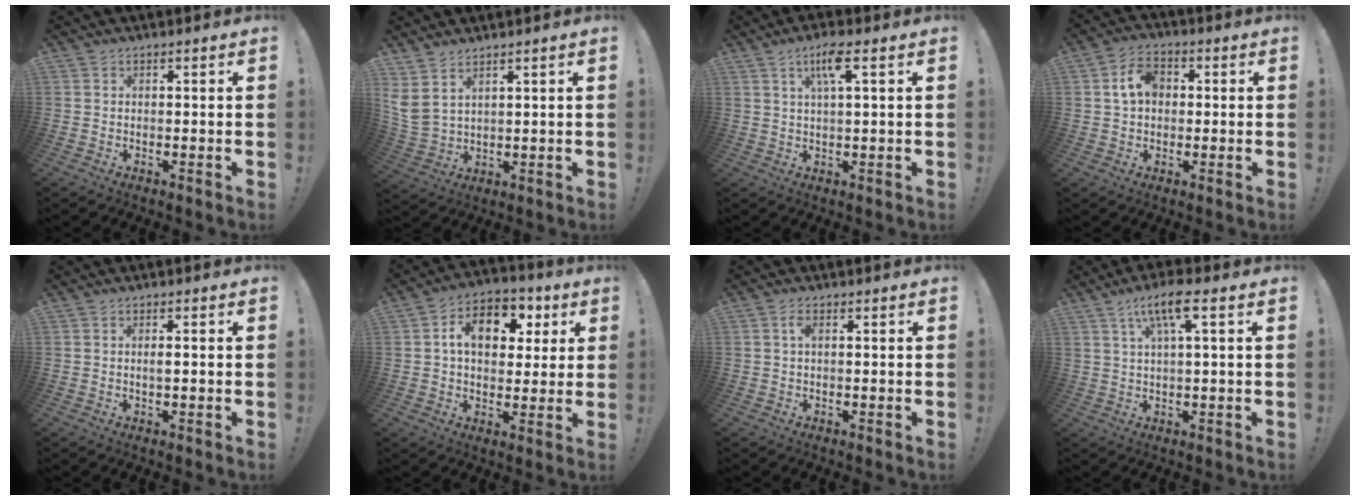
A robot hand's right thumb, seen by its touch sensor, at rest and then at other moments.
{"total": 5.1, "force": [3.6, 2.4, 2.8], "torque": [-0.068, -0.023, 0.070]}
{"total": 6.5, "force": [2.7, 1.0, 5.8], "torque": [-0.108, 0.006, 0.041]}
{"total": 7.7, "force": [1.4, 5.7, 5.0], "torque": [-0.083, 0.014, 0.027]}
{"total": 1.5, "force": [-0.2, 0.2, 1.5], "torque": [-0.025, 0.000, -0.005]}
{"total": 12.9, "force": [3.6, 9.1, 8.3], "torque": [-0.117, -0.002, 0.066]}
{"total": 2.2, "force": [0.3, 0.8, 2.0], "torque": [-0.041, 0.005, 0.003]}
{"total": 8.6, "force": [3.2, 1.5, 7.8], "torque": [-0.139, -0.004, 0.053]}